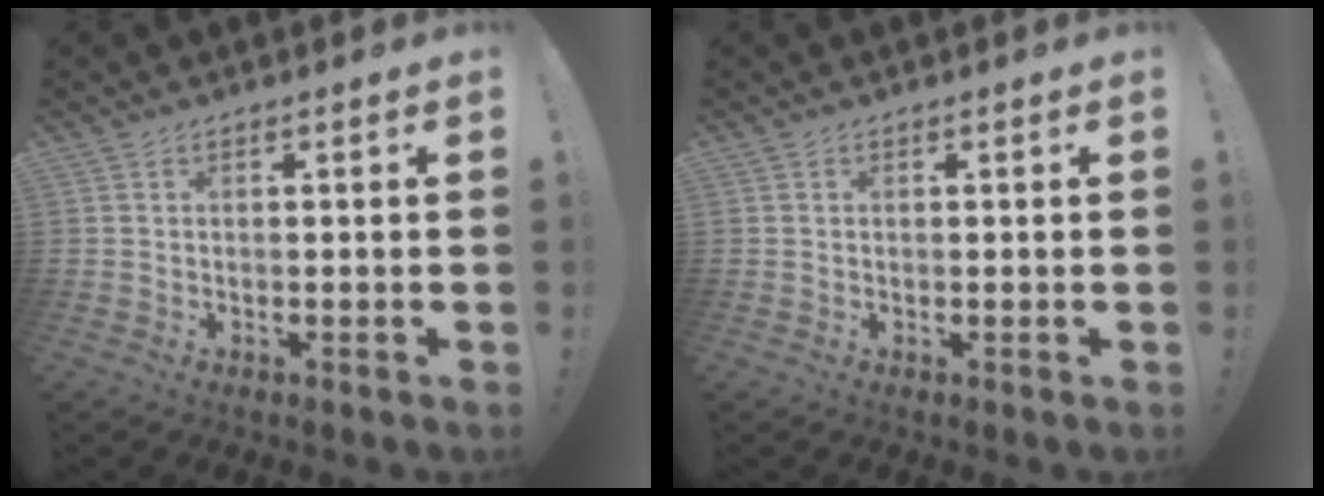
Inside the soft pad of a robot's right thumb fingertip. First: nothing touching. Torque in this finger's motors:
{"motor_torque": [0.12, -0.17, 0.27, -0.25, 0.00]}